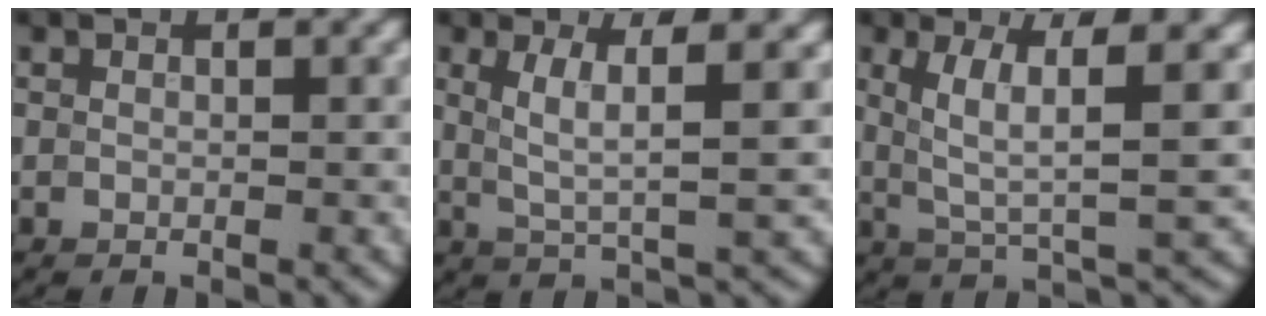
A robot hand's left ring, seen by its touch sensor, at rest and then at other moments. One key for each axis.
{"total": 4.5, "fx": 1.3, "fy": 0.9, "fz": 4.2, "tx": -0.081, "ty": -0.002, "tz": 0.028}
{"total": 5.9, "fx": 1.4, "fy": 1.4, "fz": 5.6, "tx": -0.105, "ty": -0.003, "tz": 0.029}